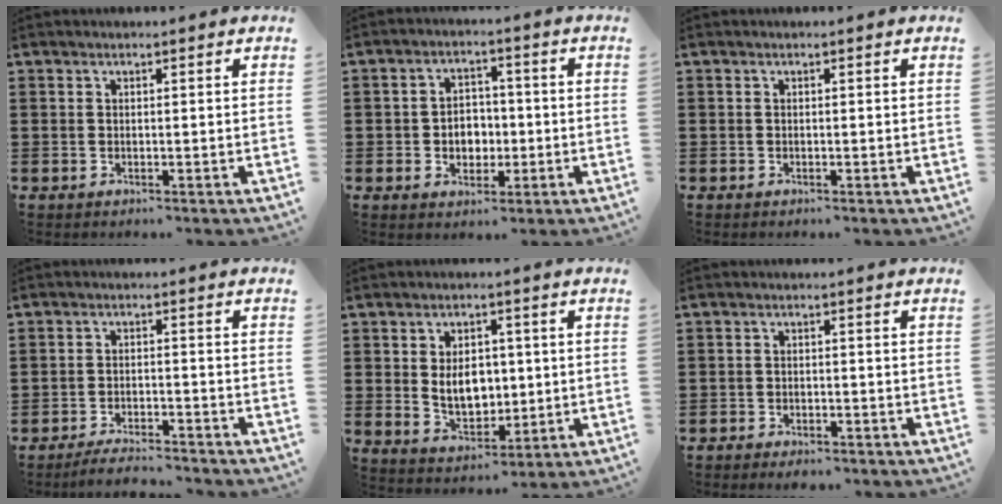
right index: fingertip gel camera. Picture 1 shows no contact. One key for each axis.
{"total": 4.3, "fx": -0.8, "fy": 3.6, "fz": 2.2, "tx": -0.035, "ty": 0.003, "tz": -0.020}
{"total": 0.0}
{"total": 3.5, "fx": -3.4, "fy": 0.1, "fz": 0.4, "tx": -0.010, "ty": 0.004, "tz": -0.071}
{"total": 6.6, "fx": 0.5, "fy": 4.6, "fz": 4.7, "tx": -0.068, "ty": 0.000, "tz": 0.004}
{"total": 1.9, "fx": -1.9, "fy": 0.3, "fz": 0.1, "tx": -0.006, "ty": 0.002, "tz": -0.041}